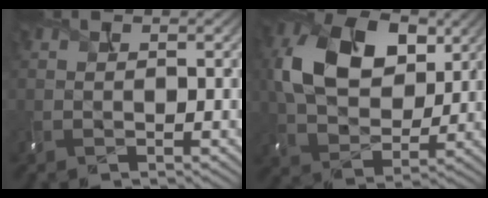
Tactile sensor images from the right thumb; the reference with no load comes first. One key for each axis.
{"total": 12.3, "fx": 3.6, "fy": 8.3, "fz": 8.3, "tx": -0.174, "ty": 0.010, "tz": 0.060}